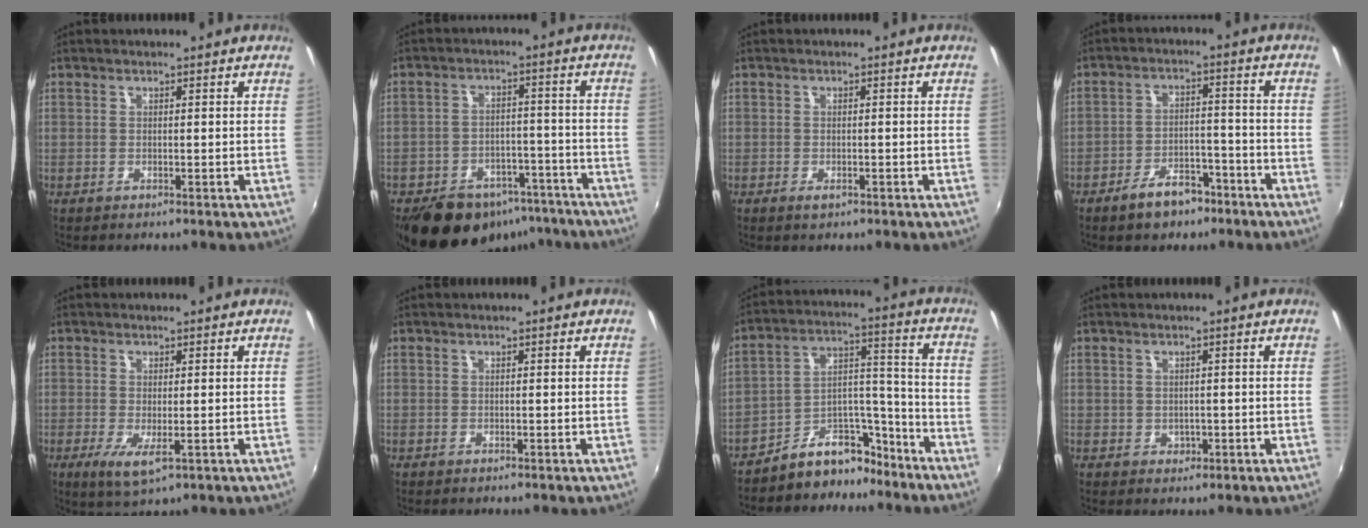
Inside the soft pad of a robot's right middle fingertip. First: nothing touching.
{"total": 17.6, "force": [-13.1, 9.3, 7.1], "torque": [-0.155, 0.016, -0.165]}
{"total": 1.1, "force": [-0.8, -0.3, 0.6], "torque": [-0.007, -0.008, -0.015]}
{"total": 7.2, "force": [-5.5, 2.9, 3.6], "torque": [-0.072, 0.013, -0.078]}
{"total": 4.4, "force": [-1.6, 0.5, 4.0], "torque": [-0.077, -0.024, -0.024]}
{"total": 1.0, "force": [0.1, -0.9, -0.2], "torque": [0.008, -0.005, 0.000]}
{"total": 10.4, "force": [-9.0, 4.4, 2.8], "torque": [-0.031, 0.057, -0.139]}
{"total": 0.8, "force": [0.0, 0.7, 0.2], "torque": [0.004, -0.005, 0.003]}